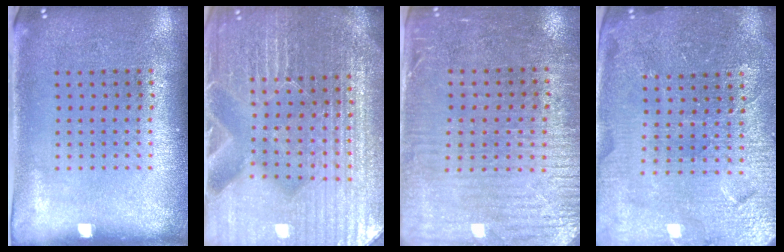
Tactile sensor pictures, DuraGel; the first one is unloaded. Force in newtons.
{"total": 5.7, "press": 5.2, "slide": 2.3}
{"total": 3.4, "press": 3.0, "slide": 1.5}
{"total": 4.3, "press": 4.1, "slide": 1.2}